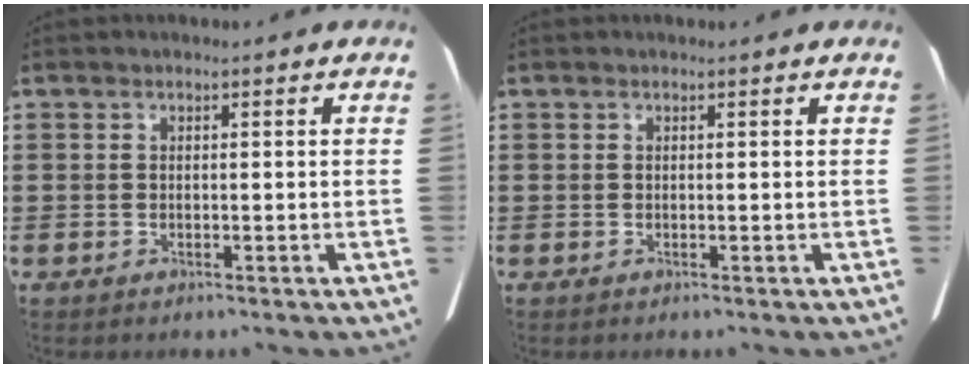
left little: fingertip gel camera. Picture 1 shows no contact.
{"total": 0.0}